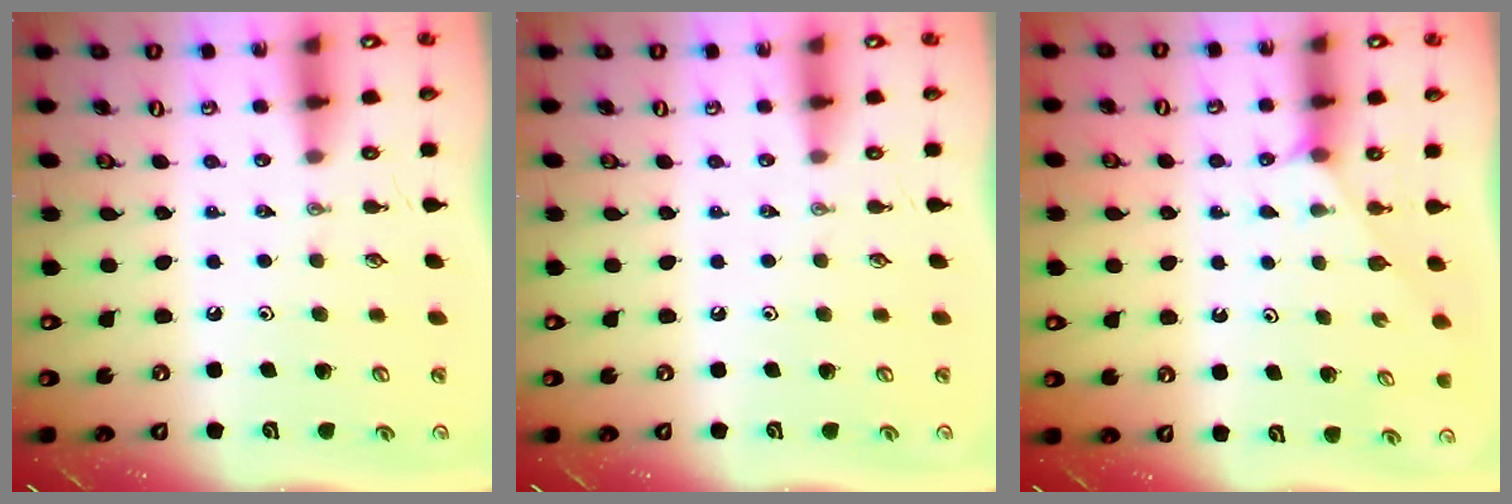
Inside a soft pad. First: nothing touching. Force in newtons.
{"total": 0.0}
{"total": 2.2, "press": 2.2, "slide": 0.4}